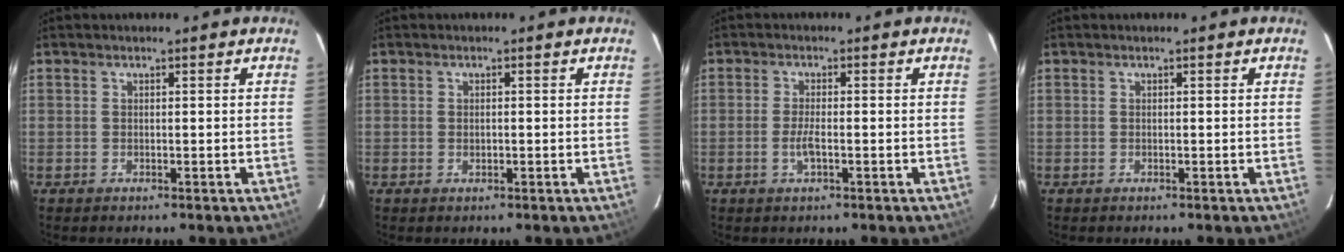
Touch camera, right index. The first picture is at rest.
{"total": 0.9, "force": [-0.1, 0.5, 0.7], "torque": [-0.013, 0.002, -0.002]}
{"total": 2.8, "force": [-1.0, 0.6, 2.6], "torque": [-0.056, -0.002, -0.018]}
{"total": 0.0}